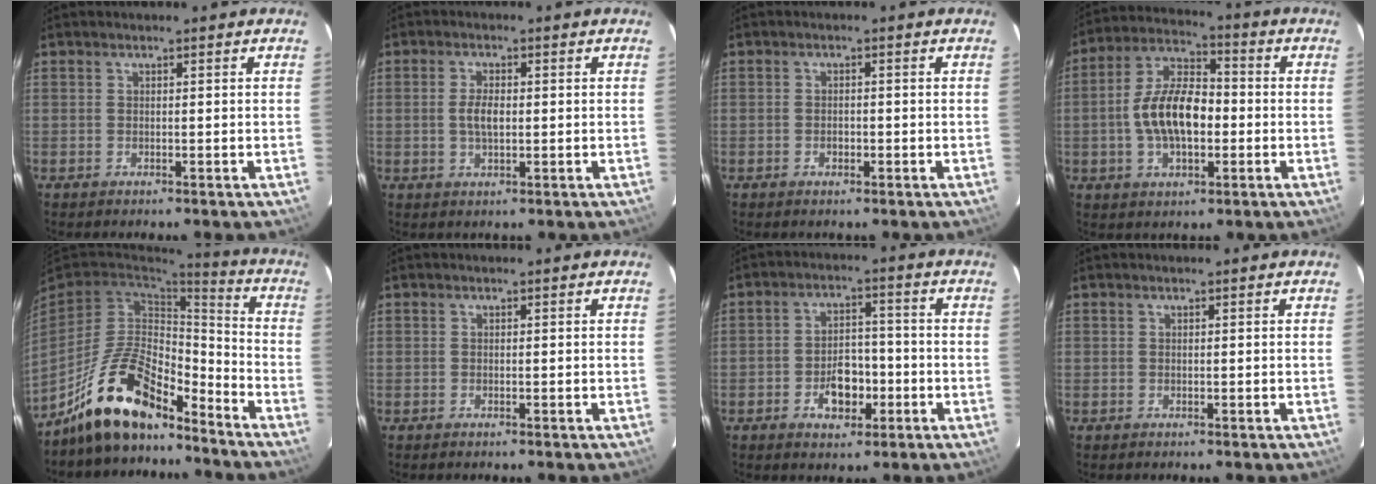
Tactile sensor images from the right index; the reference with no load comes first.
{"total": 3.5, "force": [-0.1, 1.6, 3.1], "torque": [-0.060, 0.002, 0.001]}
{"total": 1.6, "force": [-0.7, 1.2, 0.7], "torque": [-0.012, 0.003, -0.009]}
{"total": 12.6, "force": [-1.8, 6.5, 10.7], "torque": [-0.209, 0.017, -0.032]}
{"total": 16.1, "force": [-12.1, 6.0, 8.7], "torque": [-0.187, 0.010, -0.217]}
{"total": 0.0}
{"total": 7.0, "force": [-2.9, 4.5, 4.5], "torque": [-0.083, 0.013, -0.037]}
{"total": 0.0}